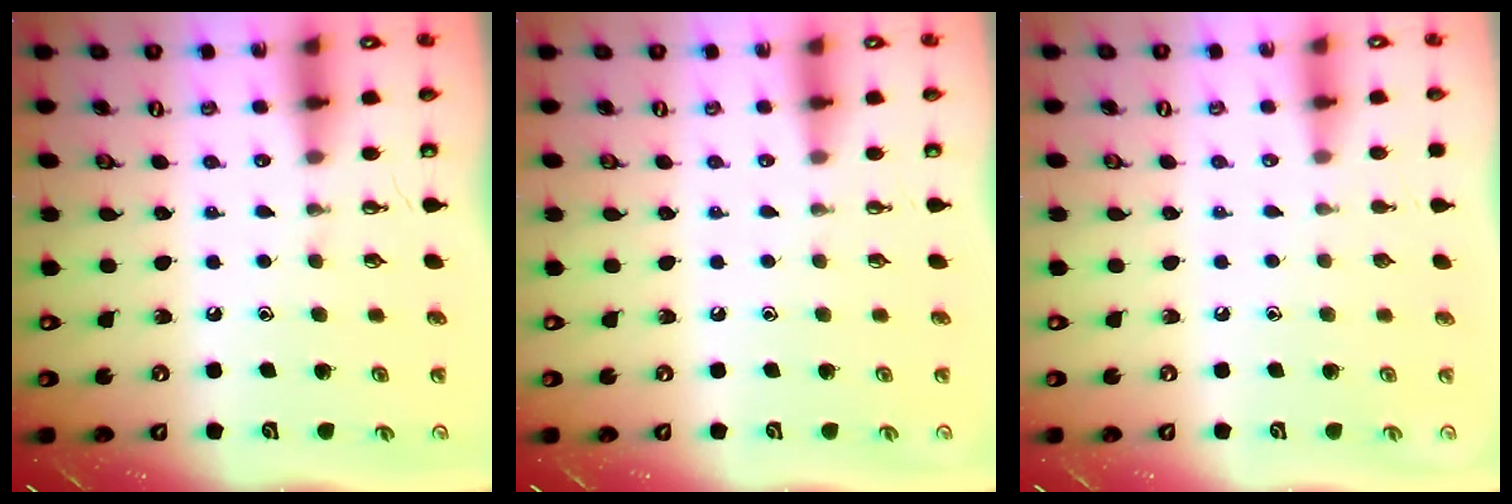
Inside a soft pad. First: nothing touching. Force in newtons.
{"total": 0.0}
{"total": 0.0}